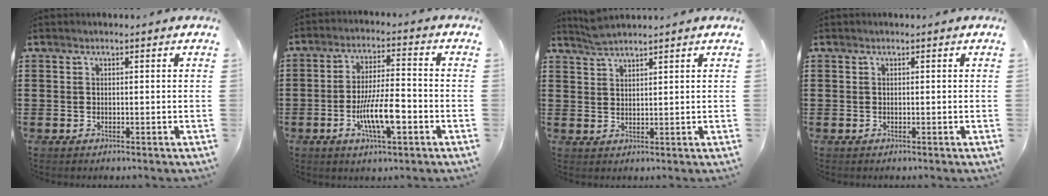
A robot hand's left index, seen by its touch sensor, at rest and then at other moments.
{"total": 9.4, "force": [-3.1, 2.6, 8.4], "torque": [-0.169, -0.004, -0.060]}
{"total": 2.6, "force": [2.5, 0.0, 0.6], "torque": [-0.017, -0.001, 0.048]}
{"total": 0.0}